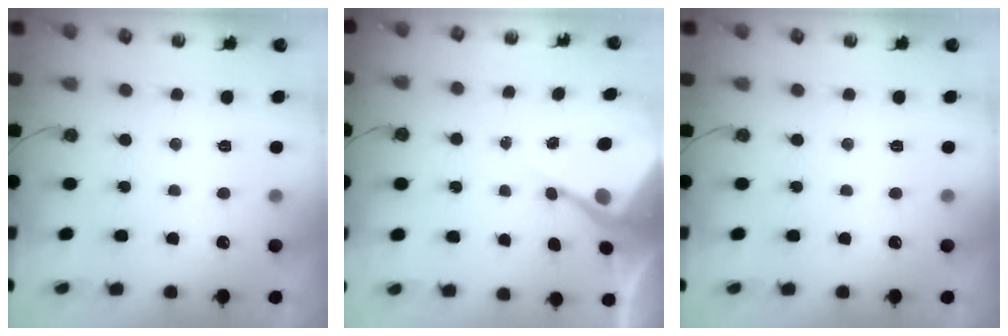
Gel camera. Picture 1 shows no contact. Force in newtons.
{"total": 7.6, "press": 7.6, "slide": 0.6}
{"total": 0.0}